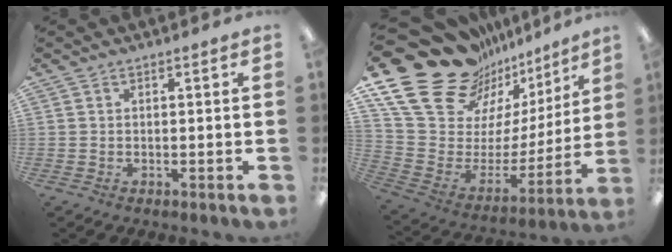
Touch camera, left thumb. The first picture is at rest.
{"total": 25.3, "force": [16.9, 14.1, 12.5], "torque": [-0.194, -0.123, 0.326]}